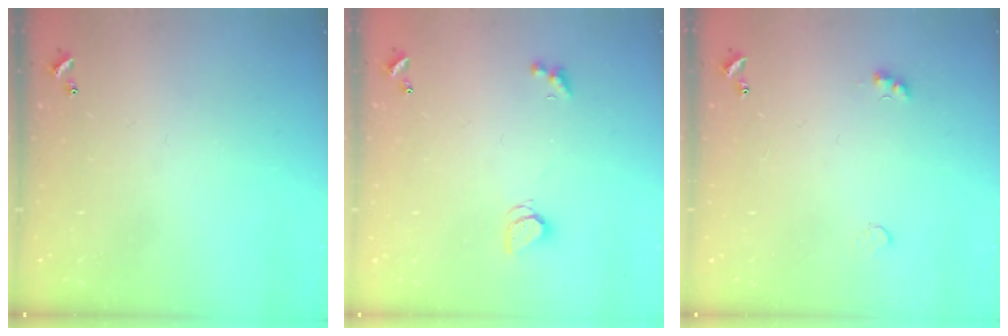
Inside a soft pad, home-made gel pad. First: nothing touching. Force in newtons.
{"total": 1.7, "press": 1.7, "slide": 0.4}
{"total": 3.8, "press": 3.7, "slide": 0.6}